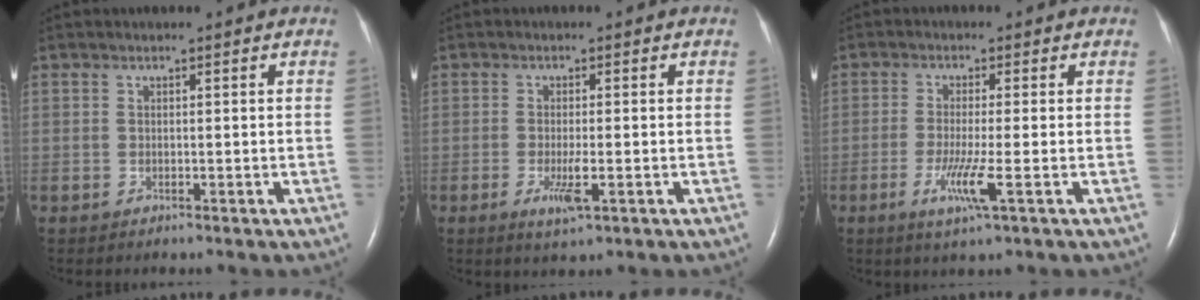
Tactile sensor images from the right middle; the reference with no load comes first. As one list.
[{"total": 3.6, "force": [-1.3, 0.5, 3.3], "torque": [-0.066, -0.008, -0.020]}, {"total": 5.0, "force": [-1.8, -0.4, 4.6], "torque": [-0.096, -0.016, -0.036]}]